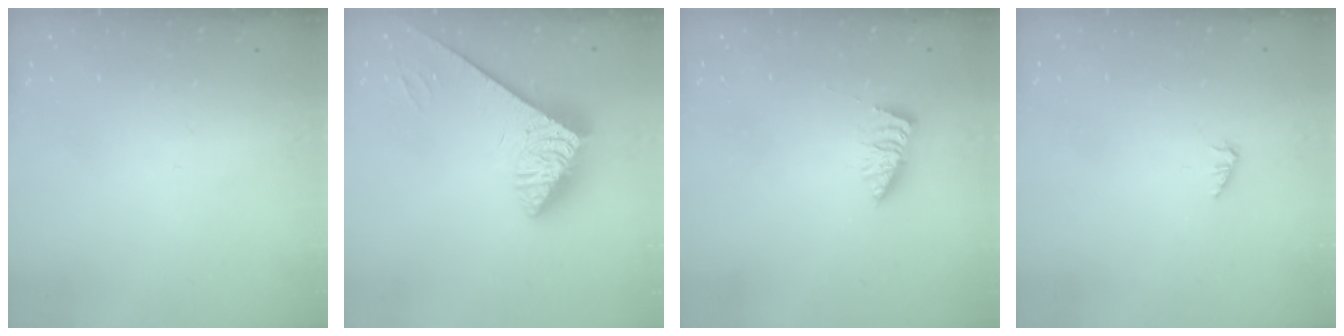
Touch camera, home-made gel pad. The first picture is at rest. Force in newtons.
{"total": 3.9, "press": 3.8, "slide": 0.8}
{"total": 2.3, "press": 2.3, "slide": 0.4}
{"total": 1.1, "press": 1.1, "slide": 0.1}